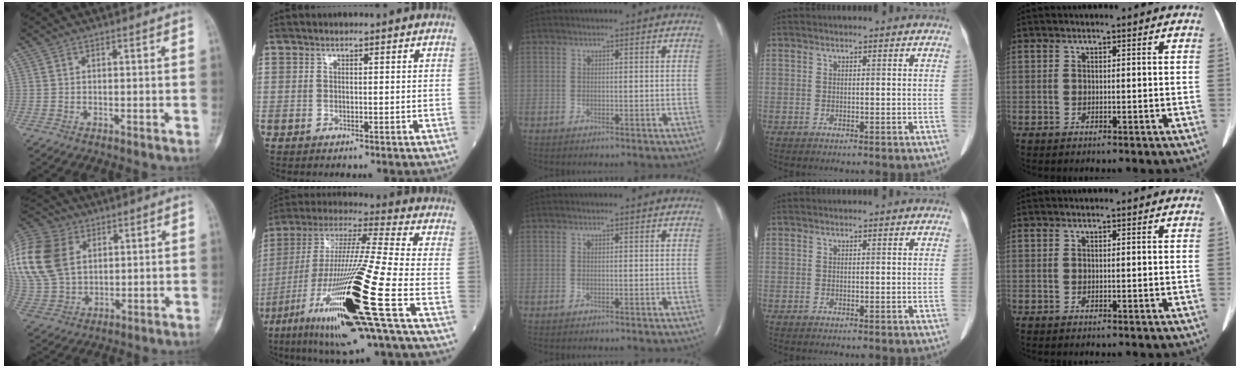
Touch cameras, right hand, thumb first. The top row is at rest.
{"thumb": {"total": 21.4, "force": [6.0, 15.6, 13.4], "torque": [-0.307, 0.014, 0.117]}, "index": {"total": 24.5, "force": [-9.4, 0.4, 22.6], "torque": [-0.441, -0.047, -0.172]}}